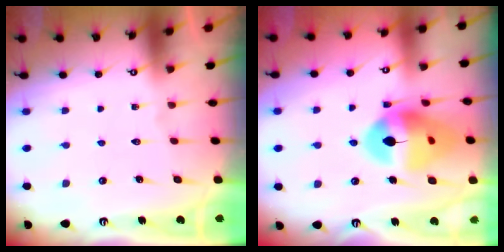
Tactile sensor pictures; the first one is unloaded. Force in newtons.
{"total": 16.7, "press": 16.6, "slide": 2.3}